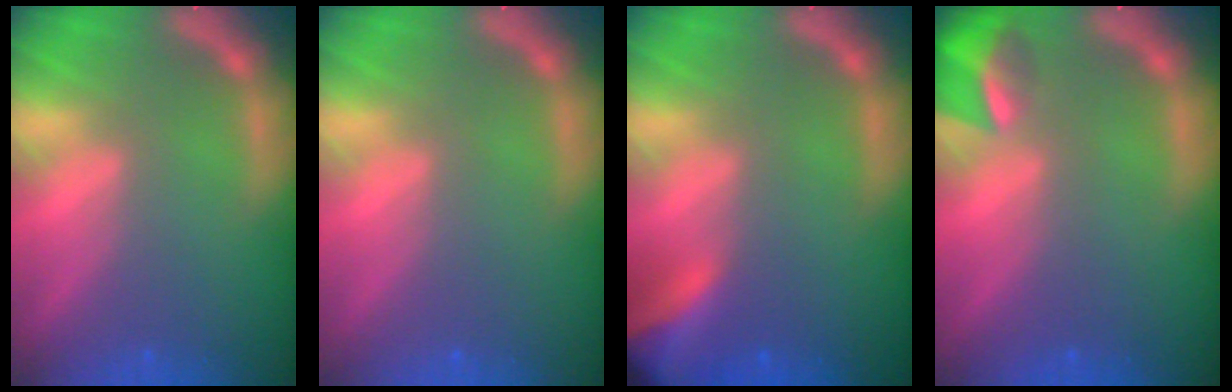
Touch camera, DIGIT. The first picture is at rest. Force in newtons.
{"total": 0.0}
{"total": 7.9}
{"total": 3.9}